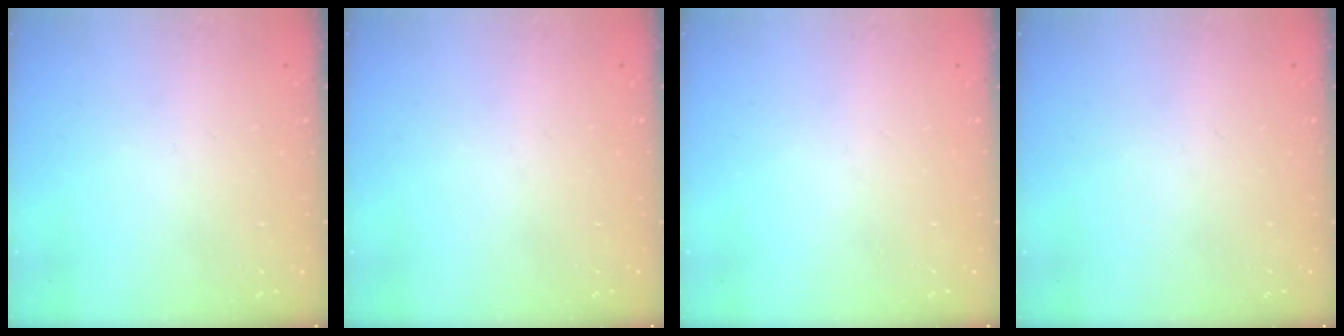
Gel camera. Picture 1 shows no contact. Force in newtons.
{"total": 0.0}
{"total": 0.0}
{"total": 0.0}